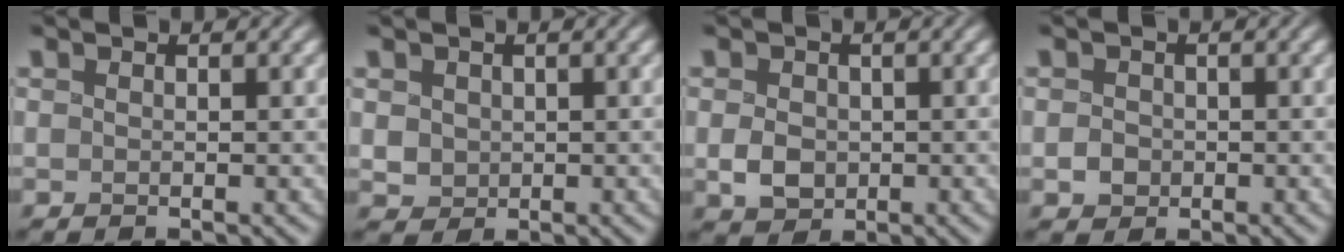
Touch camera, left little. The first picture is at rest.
{"total": 1.6, "force": [0.0, 1.5, 0.6], "torque": [-0.015, -0.005, 0.003]}
{"total": 2.7, "force": [-0.6, 2.2, 1.4], "torque": [-0.032, -0.005, -0.010]}
{"total": 1.5, "force": [-0.6, 1.3, 0.4], "torque": [-0.005, -0.005, -0.011]}